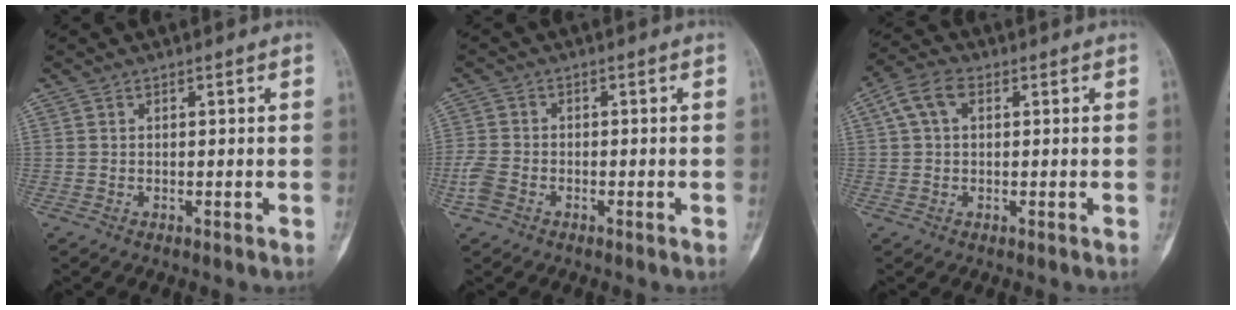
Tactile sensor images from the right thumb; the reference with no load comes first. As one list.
[{"total": 4.1, "force": [-2.0, 2.7, 2.3], "torque": [-0.056, 0.006, -0.044]}, {"total": 5.8, "force": [1.6, 3.8, 4.2], "torque": [-0.083, 0.021, 0.027]}]